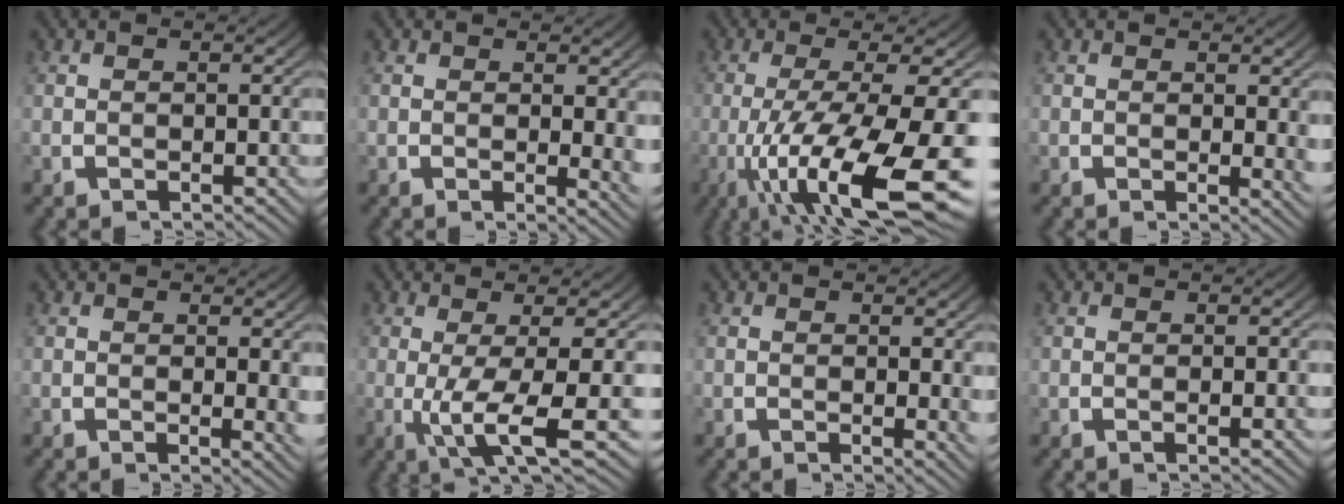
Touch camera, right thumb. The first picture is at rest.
{"total": 2.4, "force": [0.6, 0.8, 2.2], "torque": [-0.011, -0.006, 0.008]}
{"total": 14.5, "force": [-4.2, 6.4, 12.3], "torque": [-0.238, -0.053, -0.029]}
{"total": 1.7, "force": [0.7, 0.5, 1.4], "torque": [-0.008, -0.006, 0.008]}
{"total": 1.9, "force": [0.5, 0.5, 1.7], "torque": [-0.010, -0.005, 0.006]}
{"total": 8.0, "force": [-1.3, 2.9, 7.3], "torque": [-0.143, -0.029, -0.006]}
{"total": 1.3, "force": [0.5, 0.4, 1.1], "torque": [-0.007, -0.006, 0.006]}
{"total": 0.8, "force": [0.0, -0.1, 0.8], "torque": [-0.013, 0.003, -0.002]}